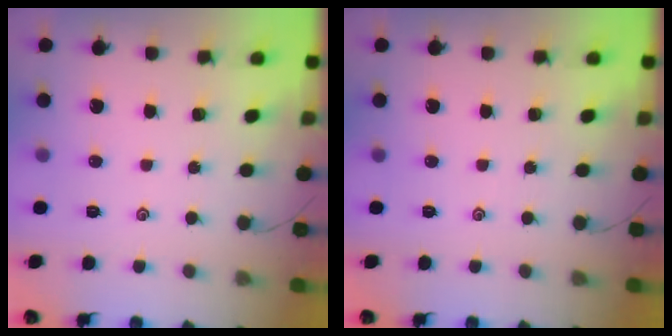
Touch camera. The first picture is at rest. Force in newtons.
{"total": 0.0}